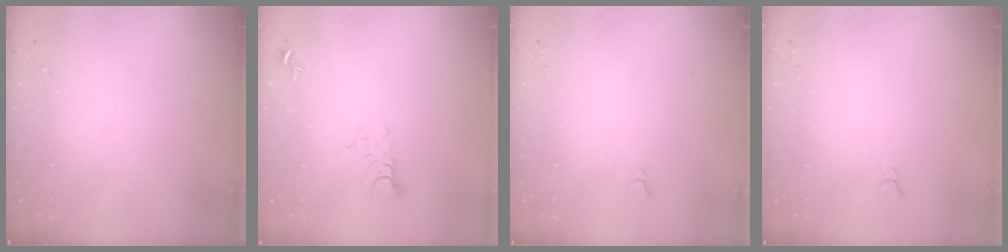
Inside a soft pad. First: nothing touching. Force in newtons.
{"total": 4.4, "press": 4.4, "slide": 0.3}
{"total": 2.7, "press": 2.7, "slide": 0.3}
{"total": 2.7, "press": 2.7, "slide": 0.3}